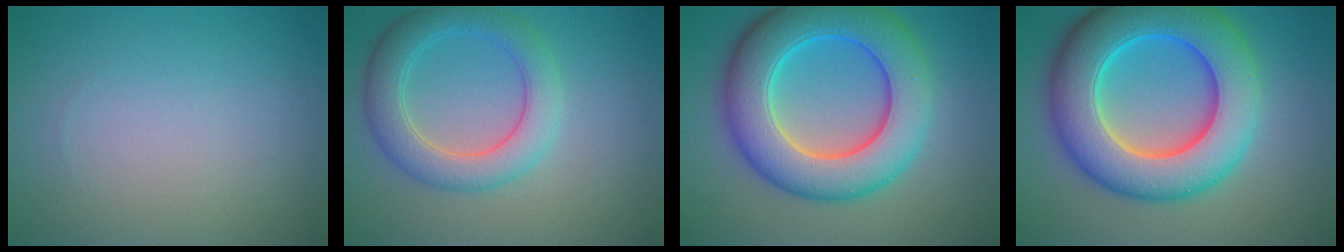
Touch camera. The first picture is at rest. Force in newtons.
{"total": 5.0, "press": 5.0, "slide": 0.5}
{"total": 10.6, "press": 10.6, "slide": 0.3}
{"total": 12.0, "press": 12.0, "slide": 0.2}